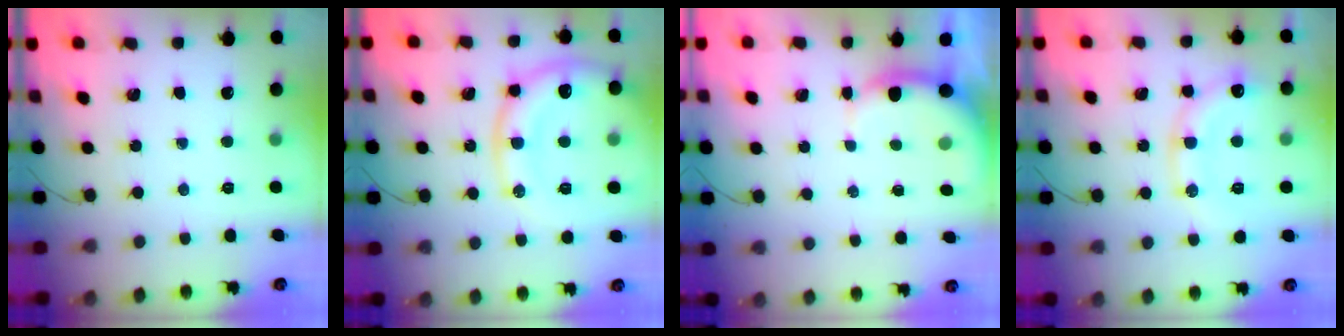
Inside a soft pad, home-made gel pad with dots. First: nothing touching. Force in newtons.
{"total": 15.7, "press": 15.6, "slide": 1.8}
{"total": 4.8, "press": 4.8, "slide": 0.7}
{"total": 13.4, "press": 13.4, "slide": 1.4}